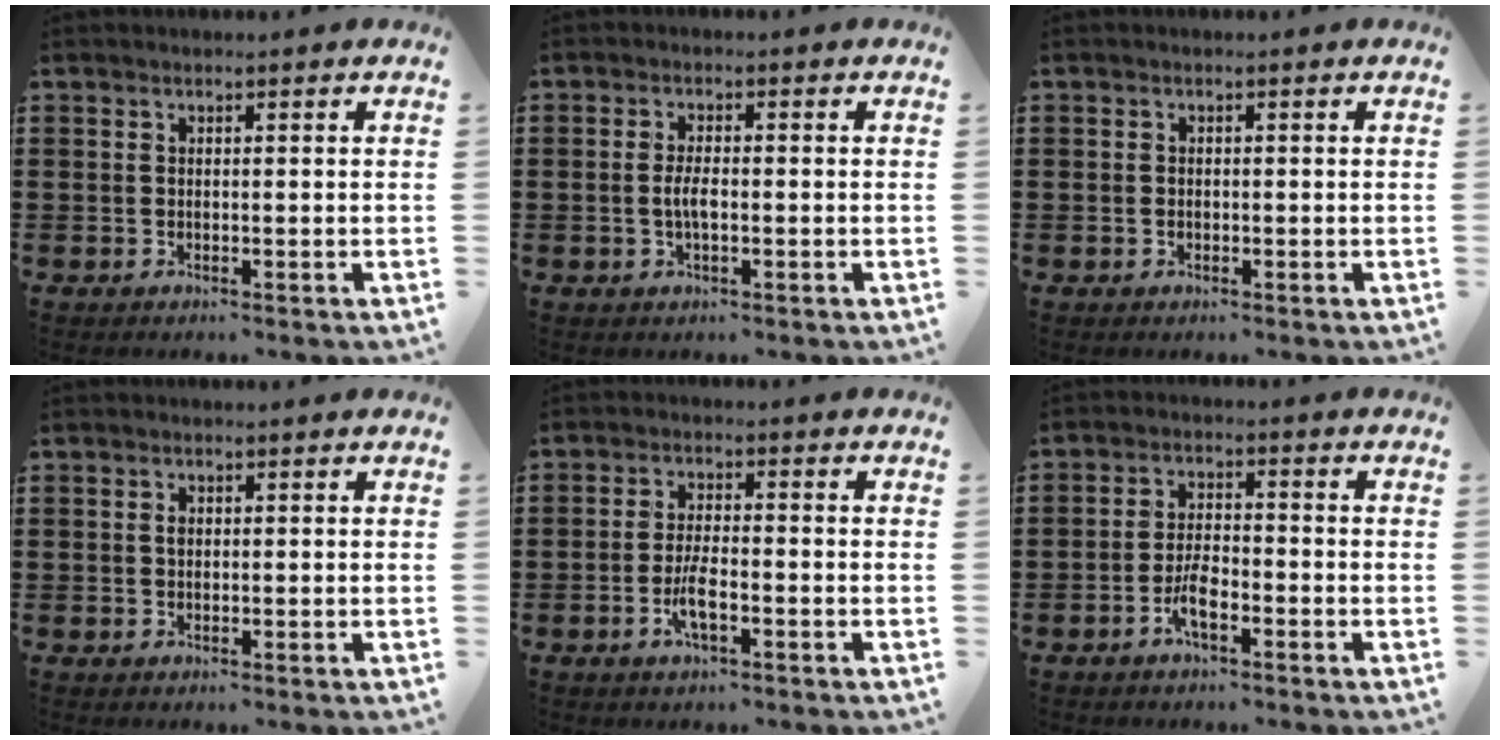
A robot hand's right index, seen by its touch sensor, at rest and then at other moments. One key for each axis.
{"total": 2.9, "fx": -0.5, "fy": 0.8, "fz": 2.8, "tx": -0.059, "ty": -0.002, "tz": -0.011}
{"total": 0.6, "fx": -0.2, "fy": 0.4, "fz": 0.4, "tx": -0.010, "ty": 0.001, "tz": -0.005}
{"total": 0.8, "fx": 0.1, "fy": 0.5, "fz": 0.6, "tx": -0.014, "ty": 0.000, "tz": 0.003}
{"total": 4.5, "fx": -1.8, "fy": 1.2, "fz": 4.0, "tx": -0.087, "ty": -0.004, "tz": -0.038}
{"total": 4.4, "fx": -2.2, "fy": 1.6, "fz": 3.5, "tx": -0.080, "ty": -0.001, "tz": -0.046}